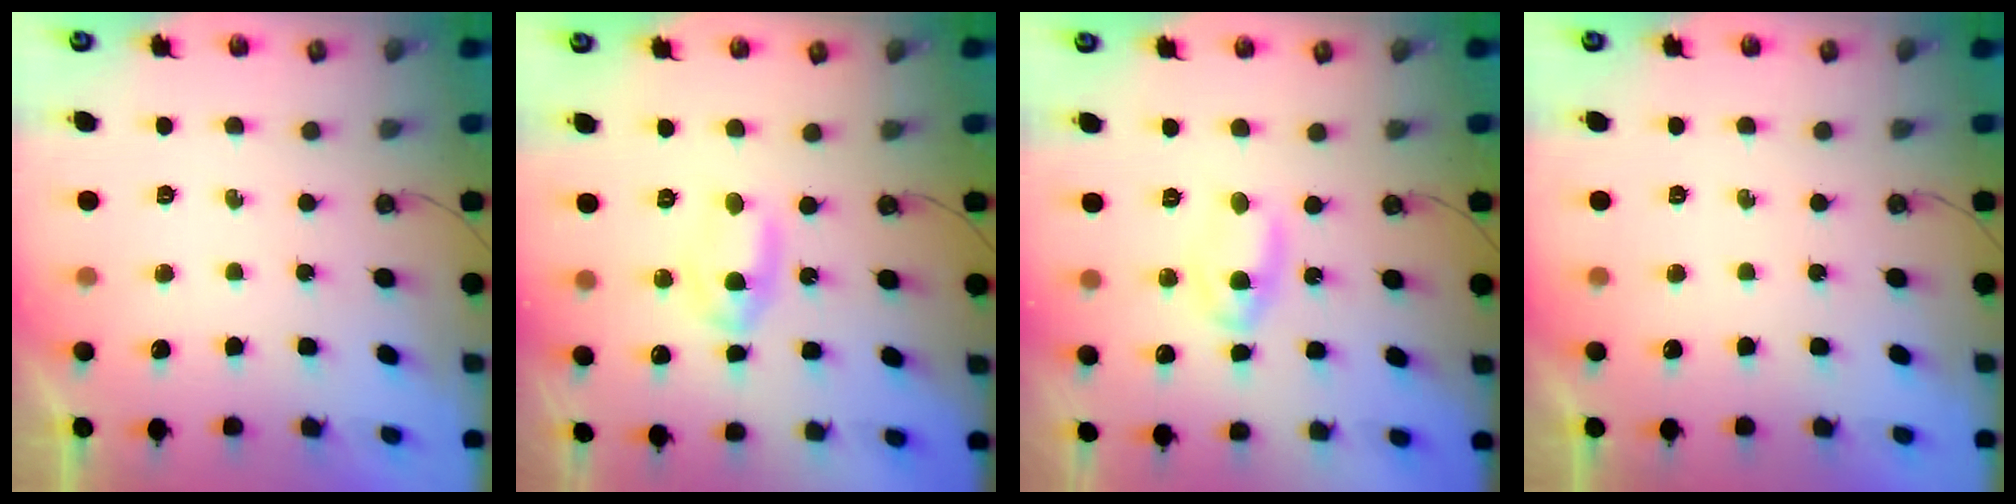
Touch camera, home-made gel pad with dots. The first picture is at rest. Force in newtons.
{"total": 14.7, "press": 3.9, "slide": 14.2}
{"total": 5.4, "press": 5.4, "slide": 0.4}
{"total": 0.0}